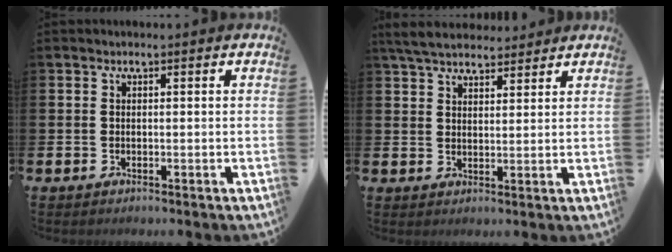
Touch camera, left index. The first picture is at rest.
{"total": 5.4, "force": [5.0, 1.3, 1.3], "torque": [-0.048, -0.012, 0.095]}